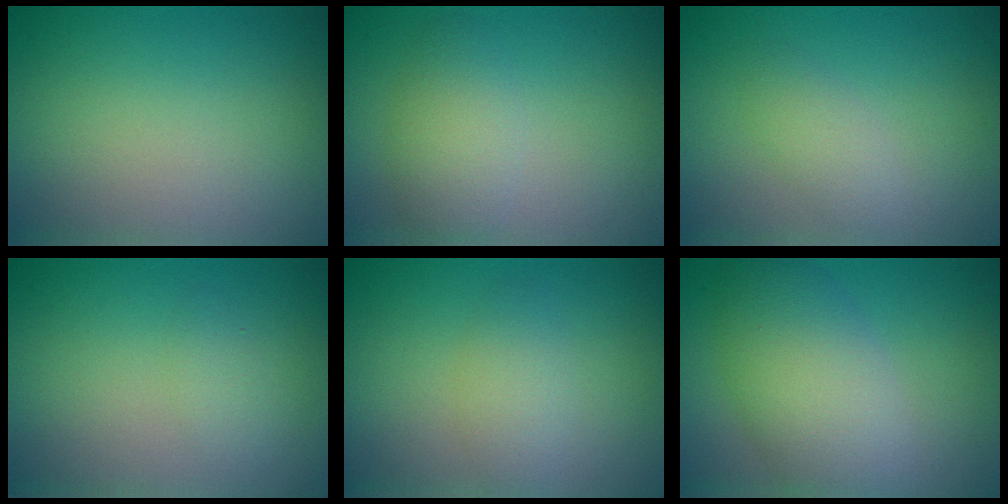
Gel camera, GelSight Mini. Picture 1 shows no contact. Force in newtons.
{"total": 3.5, "press": 3.5, "slide": 0.1}
{"total": 1.9, "press": 1.9, "slide": 0.1}
{"total": 1.2, "press": 1.2, "slide": 0.1}
{"total": 2.3, "press": 2.3, "slide": 0.1}
{"total": 7.3, "press": 7.3, "slide": 0.4}